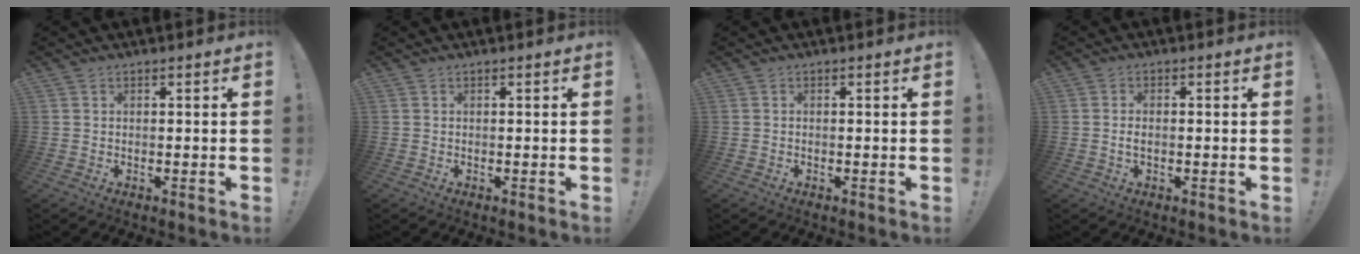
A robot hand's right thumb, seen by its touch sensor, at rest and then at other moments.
{"total": 0.0}
{"total": 0.0}
{"total": 2.0, "force": [-0.5, 1.0, 1.7], "torque": [-0.029, 0.004, -0.010]}